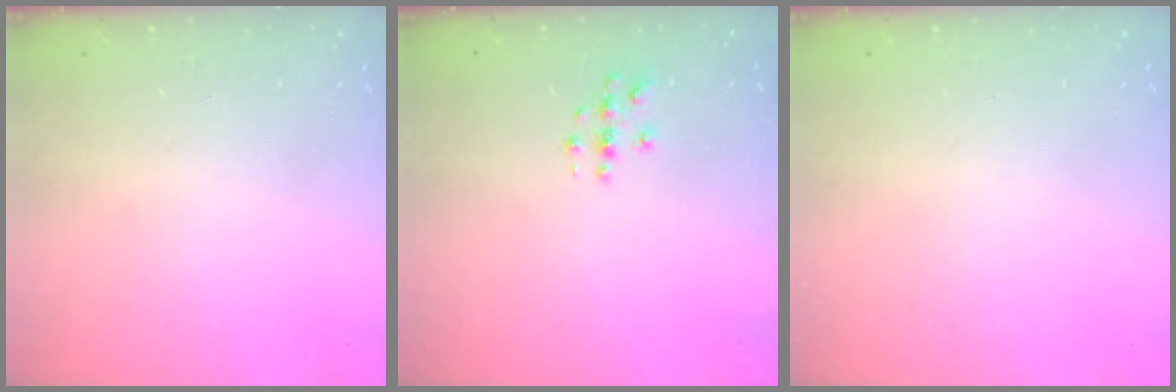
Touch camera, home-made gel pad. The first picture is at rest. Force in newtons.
{"total": 3.2, "press": 3.2, "slide": 0.2}
{"total": 0.0}